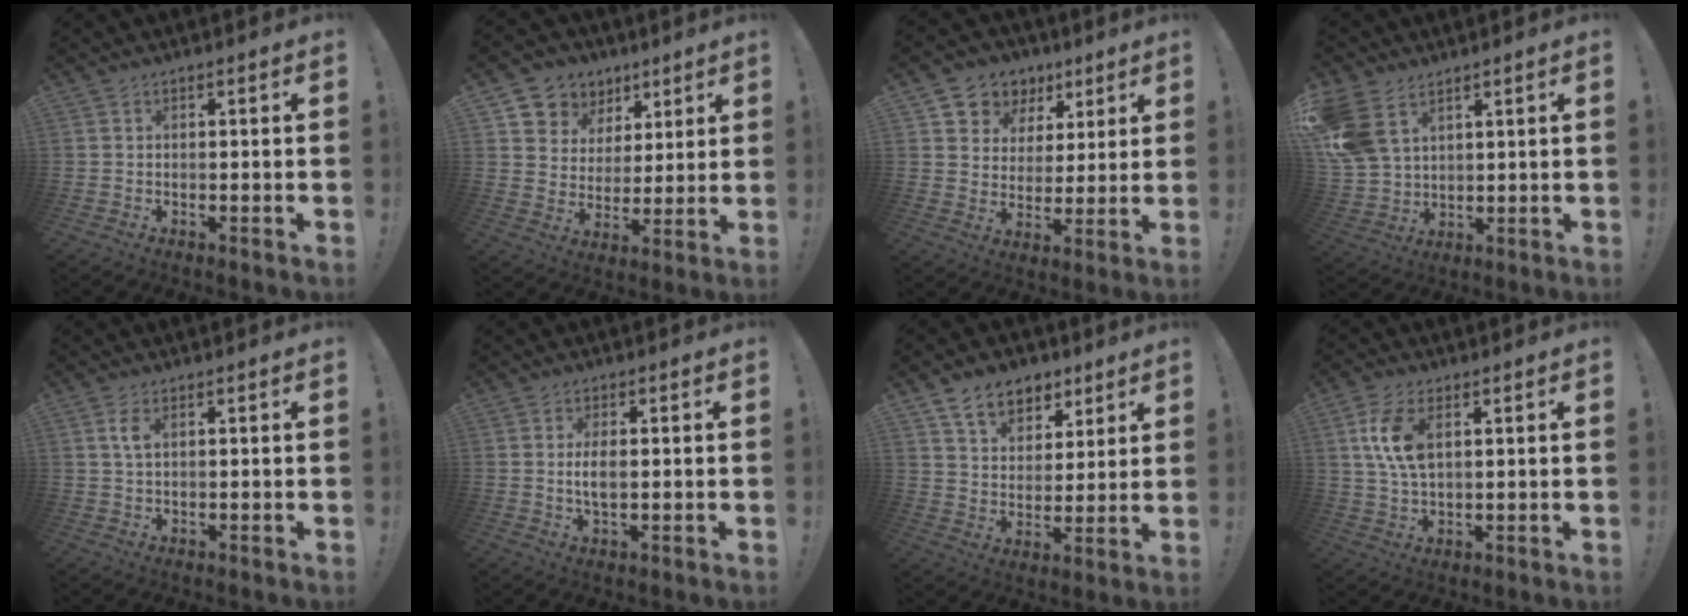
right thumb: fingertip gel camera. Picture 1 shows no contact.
{"total": 9.0, "force": [4.5, 7.7, 1.6], "torque": [-0.027, -0.034, 0.095]}
{"total": 8.6, "force": [4.4, 7.3, 1.7], "torque": [-0.030, -0.030, 0.089]}
{"total": 11.9, "force": [6.2, 7.8, 6.6], "torque": [-0.136, -0.029, 0.126]}
{"total": 3.4, "force": [1.1, 1.4, 2.9], "torque": [-0.056, 0.001, 0.019]}
{"total": 4.0, "force": [-0.1, 1.6, 3.7], "torque": [-0.069, -0.007, -0.008]}
{"total": 11.2, "force": [7.3, 7.4, 4.1], "torque": [-0.060, -0.044, 0.139]}
{"total": 9.7, "force": [3.0, 5.1, 7.8], "torque": [-0.157, -0.002, 0.052]}